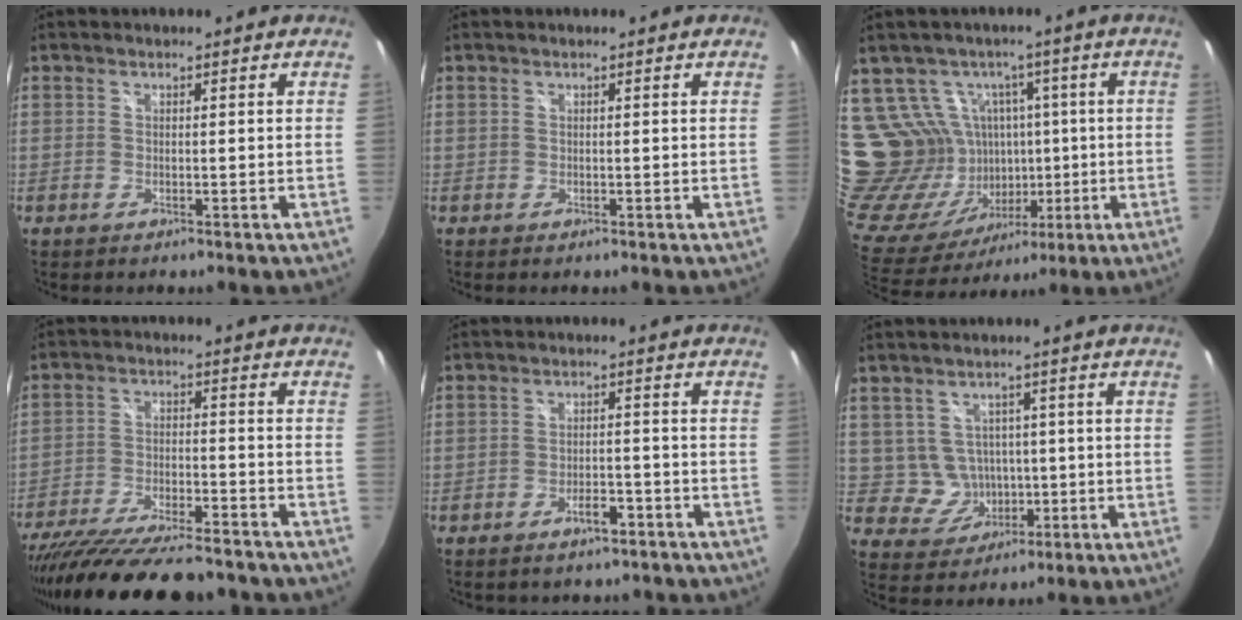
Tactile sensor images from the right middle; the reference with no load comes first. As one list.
[{"total": 0.0}, {"total": 16.5, "force": [4.4, 14.6, 6.4], "torque": [-0.152, -0.004, 0.111]}, {"total": 22.1, "force": [-19.0, 4.1, 10.3], "torque": [-0.197, -0.048, -0.295]}, {"total": 4.4, "force": [-3.4, 2.1, 1.7], "torque": [-0.034, 0.011, -0.041]}, {"total": 5.4, "force": [-0.1, 5.3, 1.2], "torque": [-0.035, 0.013, 0.015]}]